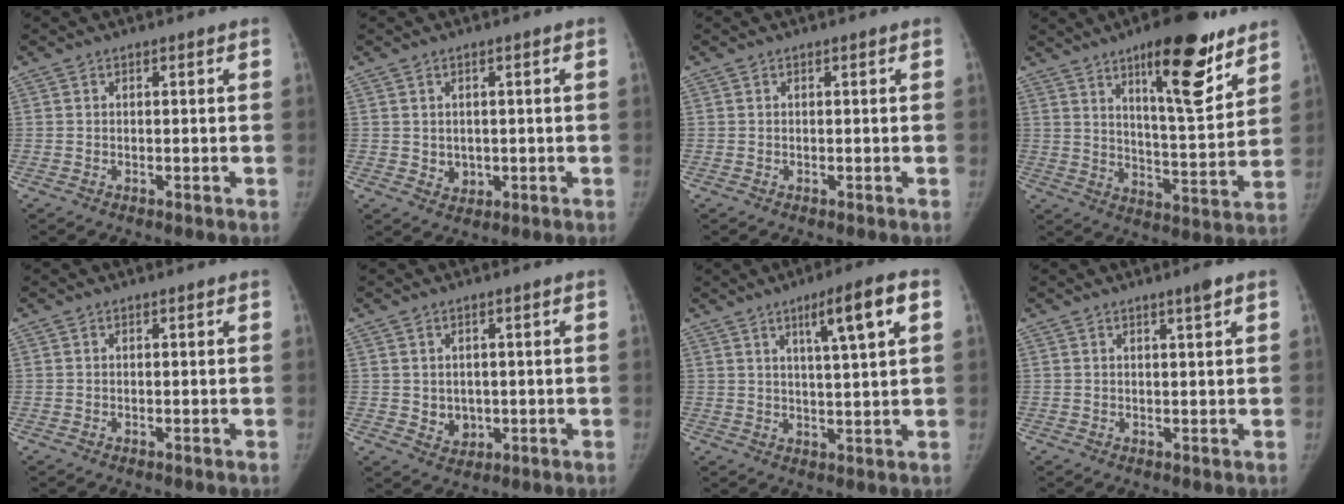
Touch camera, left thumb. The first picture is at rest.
{"total": 2.6, "force": [0.1, 2.2, 1.4], "torque": [-0.012, -0.004, 0.011]}
{"total": 0.0}
{"total": 17.9, "force": [11.1, 4.8, 13.2], "torque": [-0.159, -0.068, 0.172]}
{"total": 0.0}
{"total": 3.8, "force": [0.0, 3.2, 2.0], "torque": [-0.016, -0.004, 0.013]}
{"total": 9.2, "force": [4.0, 0.7, 8.2], "torque": [-0.130, -0.008, 0.062]}
{"total": 2.1, "force": [1.3, -0.2, 1.6], "torque": [-0.025, -0.009, 0.022]}